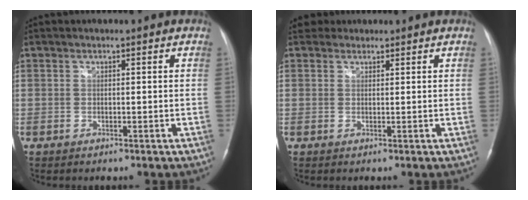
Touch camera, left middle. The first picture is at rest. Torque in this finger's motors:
{"motor_torque": [-0.09, 0.12, -0.12, -0.01]}